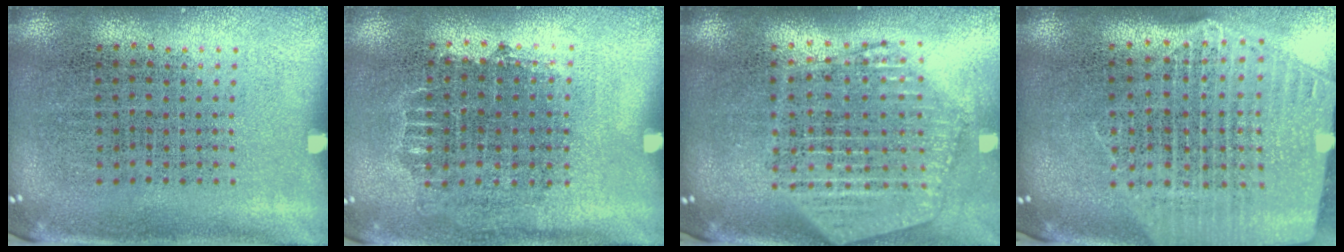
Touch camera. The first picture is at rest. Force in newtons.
{"total": 0.7, "press": 0.6, "slide": 0.3}
{"total": 2.4, "press": 2.1, "slide": 1.2}
{"total": 2.6, "press": 2.3, "slide": 1.3}